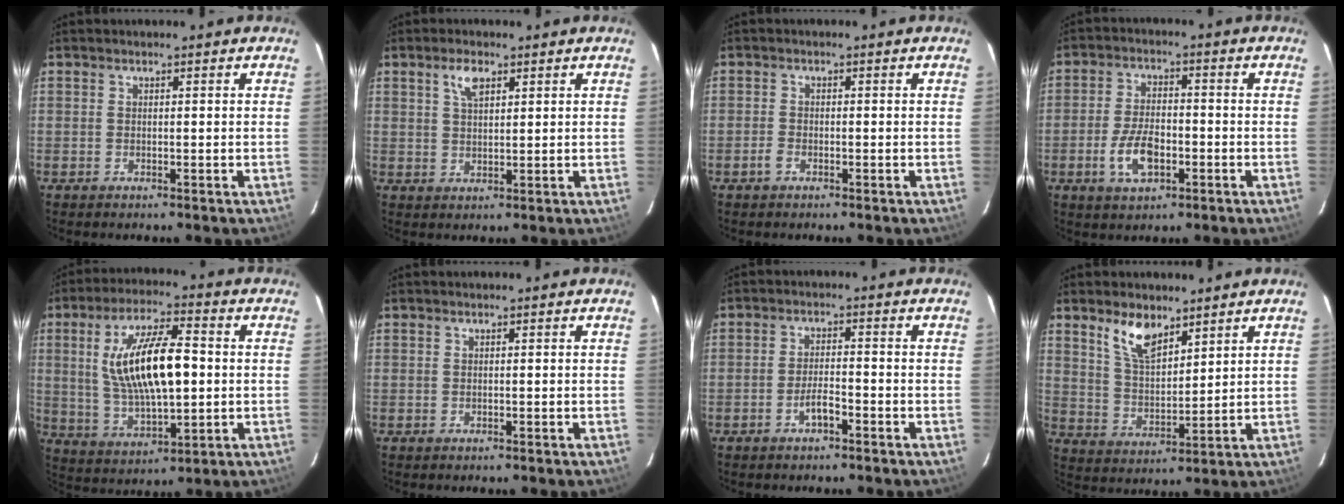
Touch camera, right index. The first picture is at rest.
{"total": 3.9, "force": [2.0, 1.7, 2.8], "torque": [-0.051, 0.008, 0.038]}
{"total": 1.7, "force": [-1.1, 0.9, 1.0], "torque": [-0.023, 0.002, -0.023]}
{"total": 8.0, "force": [-3.0, 4.1, 6.2], "torque": [-0.130, 0.002, -0.051]}
{"total": 16.0, "force": [1.5, 5.7, 14.9], "torque": [-0.280, 0.006, 0.037]}
{"total": 0.0}
{"total": 3.4, "force": [-2.2, 0.8, 2.5], "torque": [-0.055, 0.005, -0.038]}
{"total": 8.2, "force": [5.5, 3.5, 4.9], "torque": [-0.090, 0.007, 0.112]}